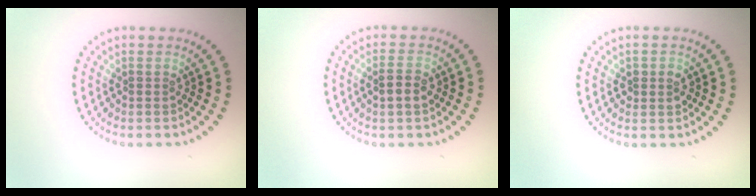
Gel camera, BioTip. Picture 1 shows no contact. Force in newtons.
{"total": 1.9, "press": 1.8, "slide": 0.3}
{"total": 1.4, "press": 1.4, "slide": 0.4}